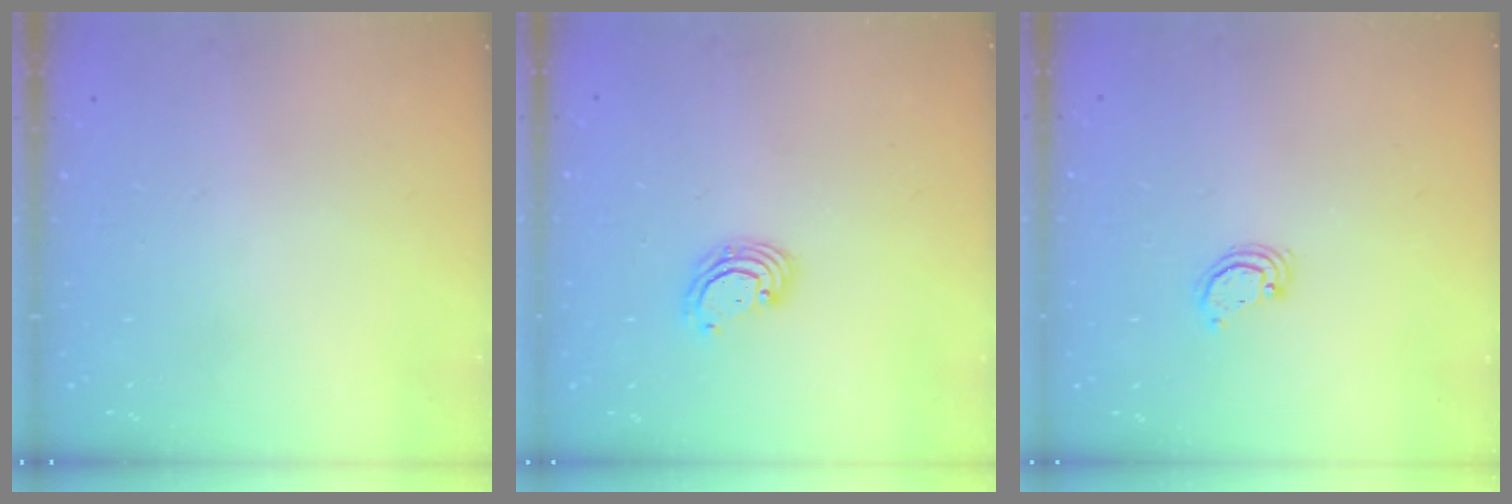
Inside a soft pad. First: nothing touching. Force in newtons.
{"total": 3.1, "press": 3.1, "slide": 0.1}
{"total": 2.5, "press": 2.5, "slide": 0.2}